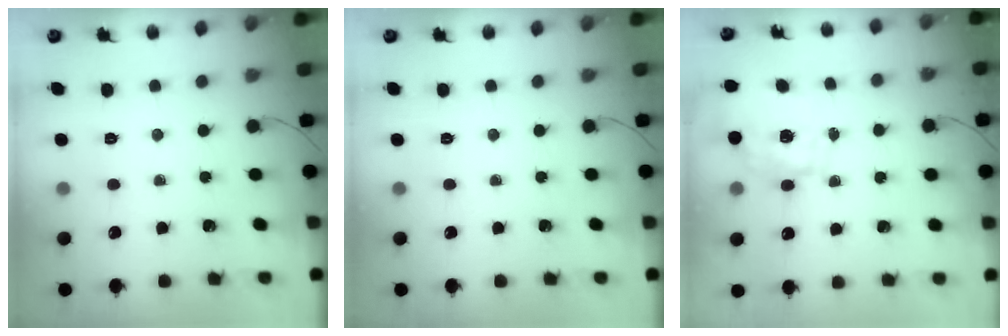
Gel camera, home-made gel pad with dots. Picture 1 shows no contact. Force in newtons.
{"total": 0.0}
{"total": 1.7, "press": 1.5, "slide": 0.6}